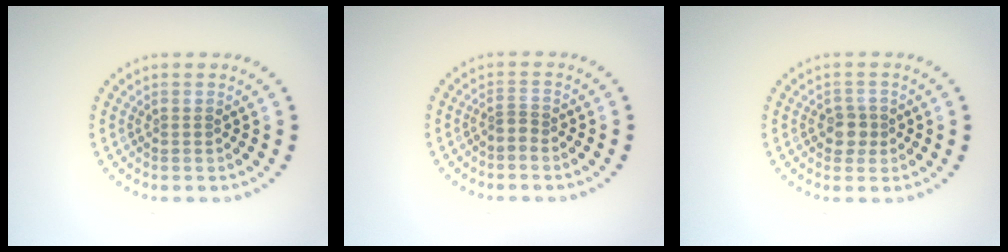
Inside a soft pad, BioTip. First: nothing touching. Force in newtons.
{"total": 0.9, "press": 0.6, "slide": 0.7}
{"total": 1.8, "press": 1.6, "slide": 0.8}